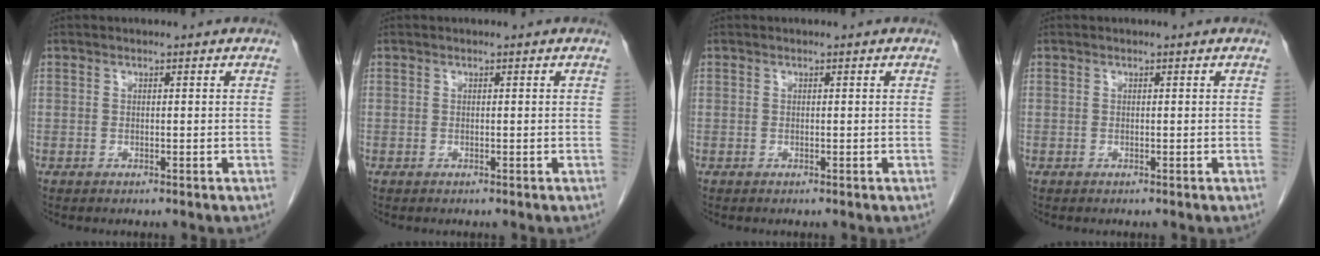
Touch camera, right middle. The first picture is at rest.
{"total": 0.0}
{"total": 0.0}
{"total": 0.0}